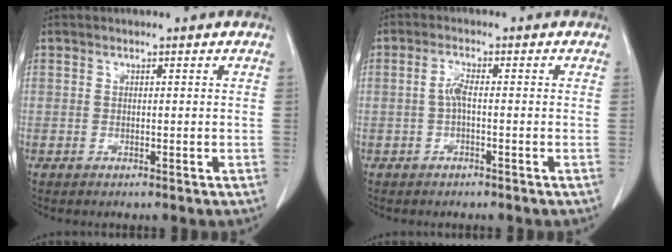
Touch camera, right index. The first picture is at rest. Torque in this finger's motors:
{"motor_torque": [0.35, -0.09, 0.13, 0.05]}